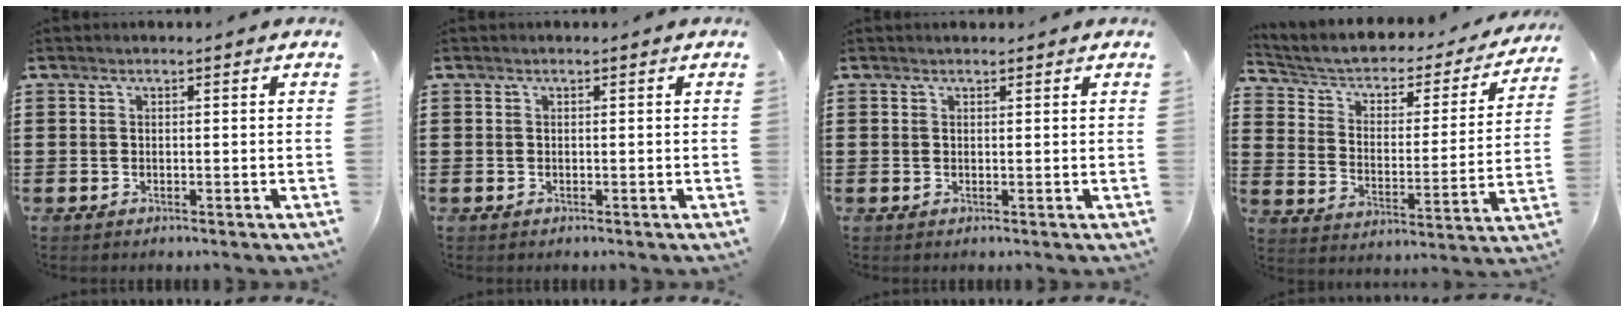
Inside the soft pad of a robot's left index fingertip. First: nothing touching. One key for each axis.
{"total": 0.0}
{"total": 0.6, "fx": 0.6, "fy": 0.2, "fz": 0.1, "tx": -0.002, "ty": 0.002, "tz": 0.012}
{"total": 3.8, "fx": 2.4, "fy": 2.3, "fz": 1.9, "tx": -0.054, "ty": -0.019, "tz": 0.031}